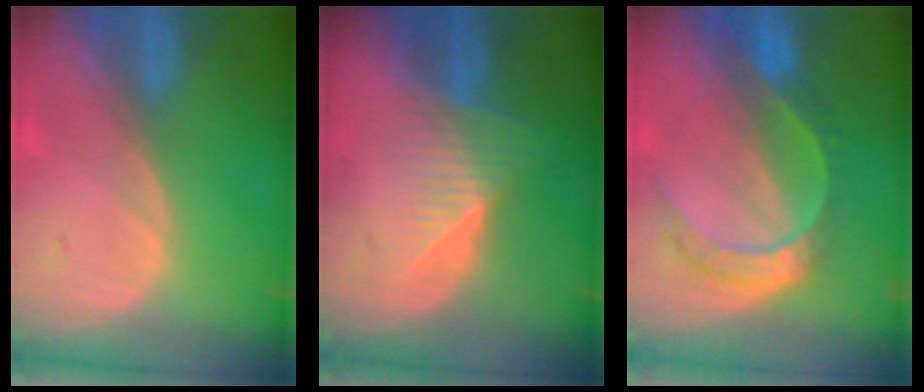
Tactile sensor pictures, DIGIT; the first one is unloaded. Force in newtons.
{"total": 6.0, "press": 5.4, "slide": 2.7}
{"total": 7.7, "press": 6.4, "slide": 4.3}